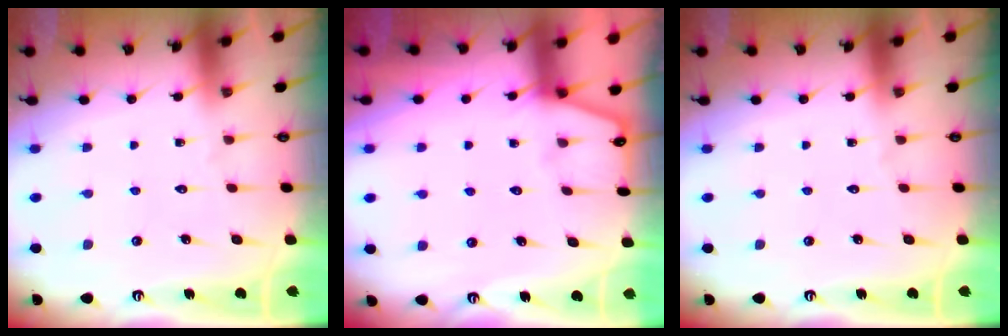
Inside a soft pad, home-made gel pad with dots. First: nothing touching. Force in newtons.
{"total": 1.8, "press": 1.8, "slide": 0.3}
{"total": 0.0}